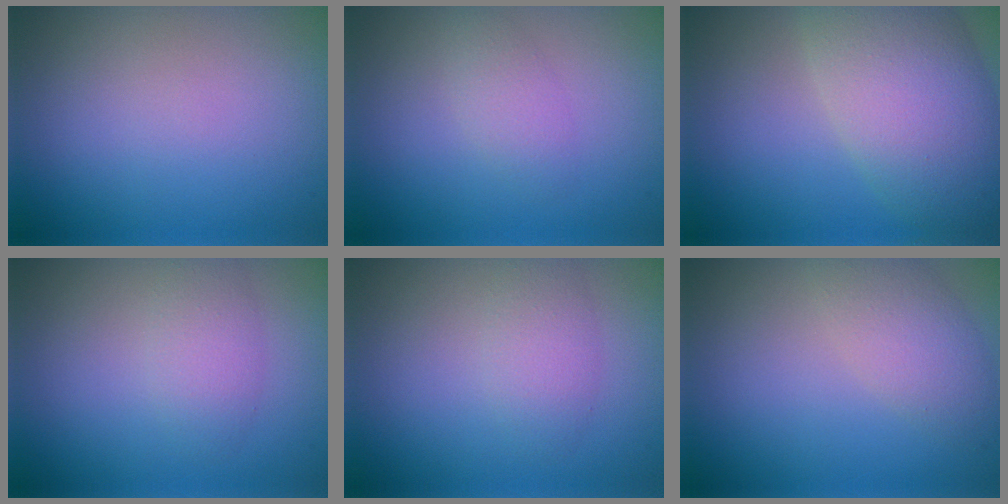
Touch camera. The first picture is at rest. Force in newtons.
{"total": 1.7, "press": 1.7, "slide": 0.1}
{"total": 8.6, "press": 8.6, "slide": 0.4}
{"total": 2.1, "press": 2.1, "slide": 0.1}
{"total": 2.1, "press": 2.1, "slide": 0.1}
{"total": 3.2, "press": 3.1, "slide": 0.2}